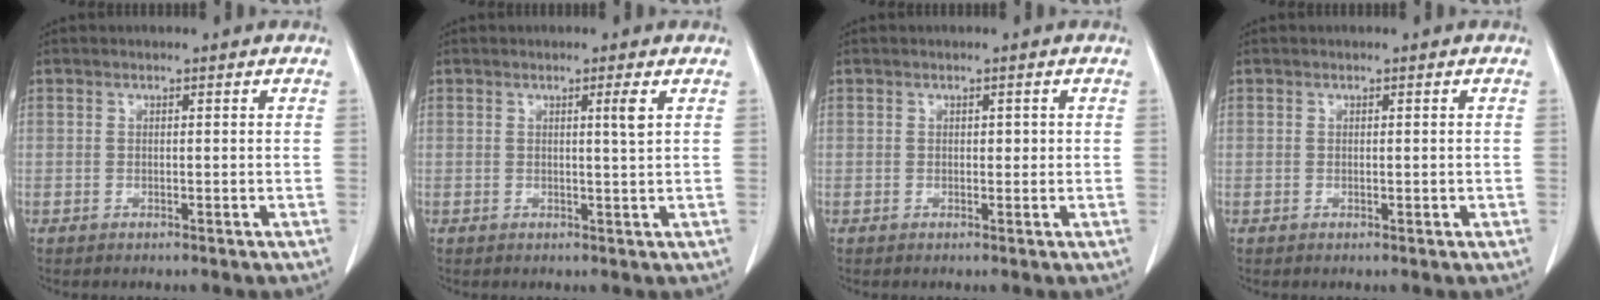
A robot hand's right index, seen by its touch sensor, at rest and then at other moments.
{"total": 1.8, "force": [0.7, -0.5, 1.6], "torque": [-0.028, -0.005, 0.013]}
{"total": 1.0, "force": [0.1, 0.7, 0.7], "torque": [-0.008, 0.003, 0.002]}
{"total": 0.6, "force": [0.0, 0.2, 0.5], "torque": [-0.010, -0.002, 0.003]}